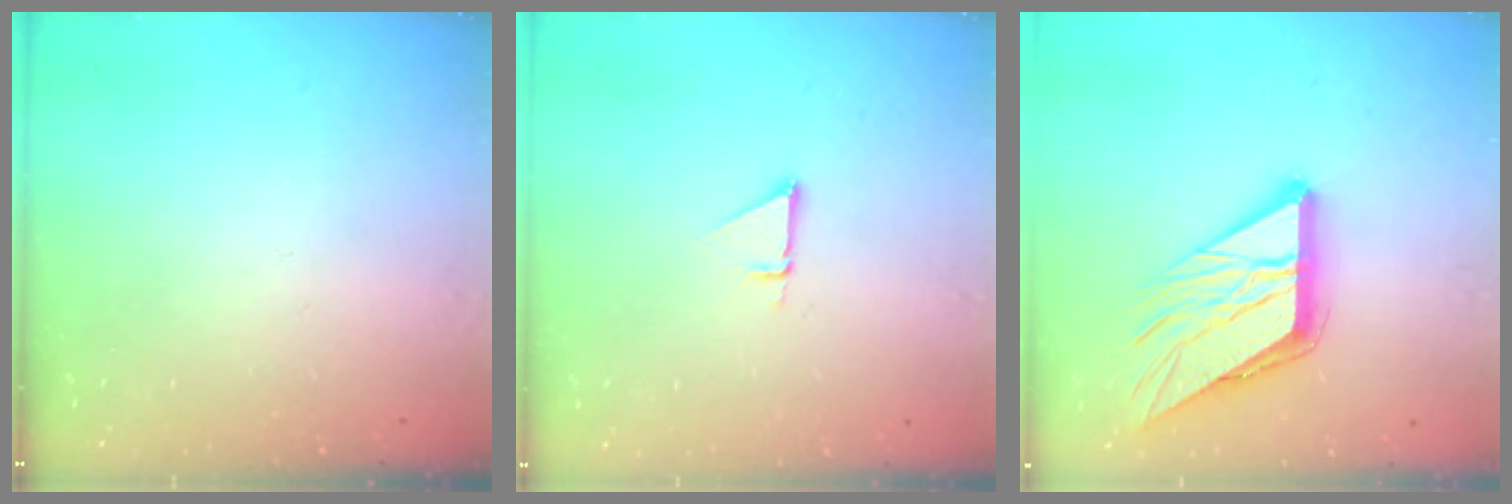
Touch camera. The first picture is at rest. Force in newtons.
{"total": 2.3, "press": 2.3, "slide": 0.1}
{"total": 18.8, "press": 18.6, "slide": 2.2}